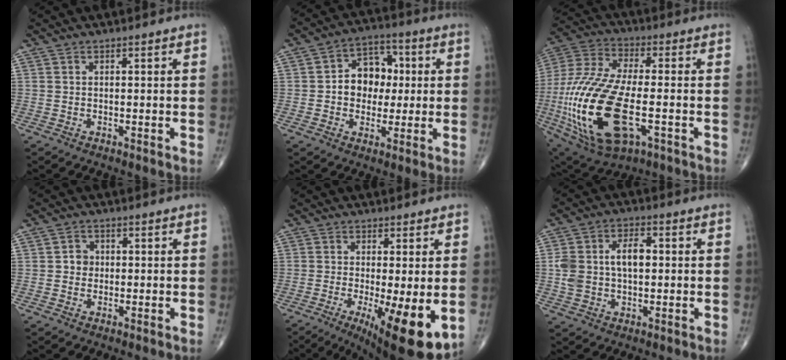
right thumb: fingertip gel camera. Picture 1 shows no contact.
{"total": 10.3, "force": [0.5, 8.0, 6.5], "torque": [-0.049, 0.022, 0.002]}
{"total": 27.3, "force": [-6.4, 12.1, 23.6], "torque": [-0.557, -0.014, -0.100]}
{"total": 2.4, "force": [0.0, 2.2, 0.9], "torque": [0.002, 0.007, -0.005]}
{"total": 13.6, "force": [-3.6, 3.4, 12.7], "torque": [-0.175, -0.028, -0.044]}
{"total": 9.6, "force": [0.7, 6.0, 7.5], "torque": [-0.139, 0.021, 0.015]}